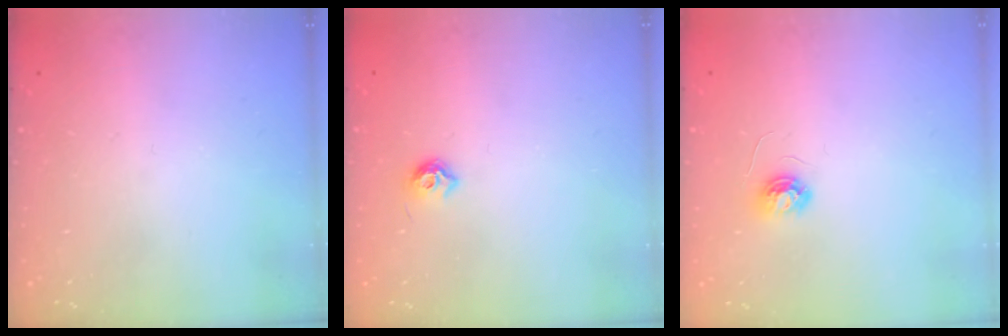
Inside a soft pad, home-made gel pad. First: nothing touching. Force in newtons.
{"total": 6.1, "press": 6.0, "slide": 0.9}
{"total": 4.0, "press": 4.0, "slide": 0.3}